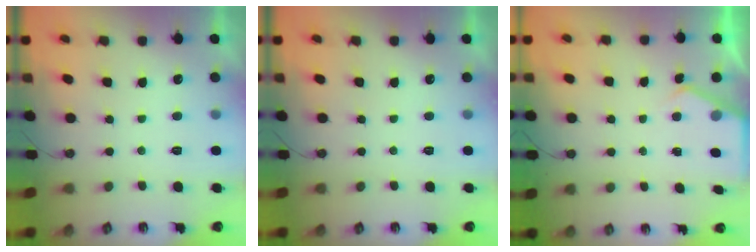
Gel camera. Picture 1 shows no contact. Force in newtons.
{"total": 0.0}
{"total": 2.2, "press": 2.2, "slide": 0.3}